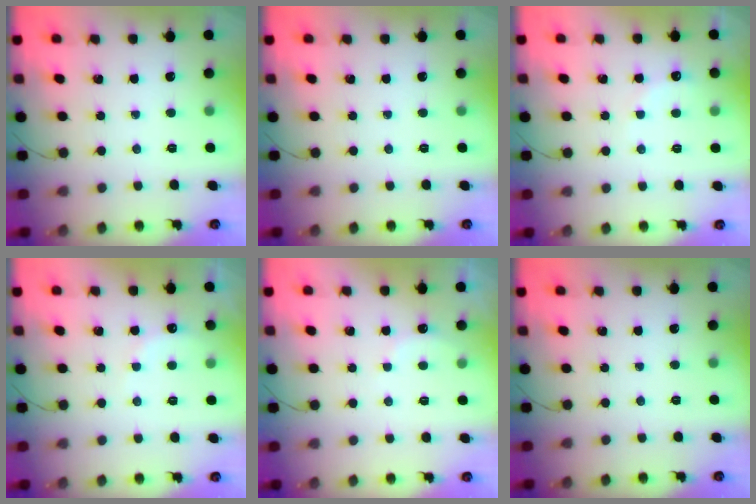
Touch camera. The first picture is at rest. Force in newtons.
{"total": 0.0}
{"total": 3.9, "press": 3.8, "slide": 1.0}
{"total": 7.7, "press": 7.6, "slide": 1.3}
{"total": 4.7, "press": 4.6, "slide": 1.0}
{"total": 0.0}